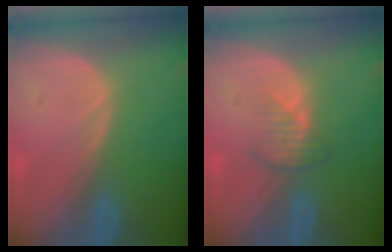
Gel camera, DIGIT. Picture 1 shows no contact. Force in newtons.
{"total": 2.8, "press": 2.7, "slide": 0.8}